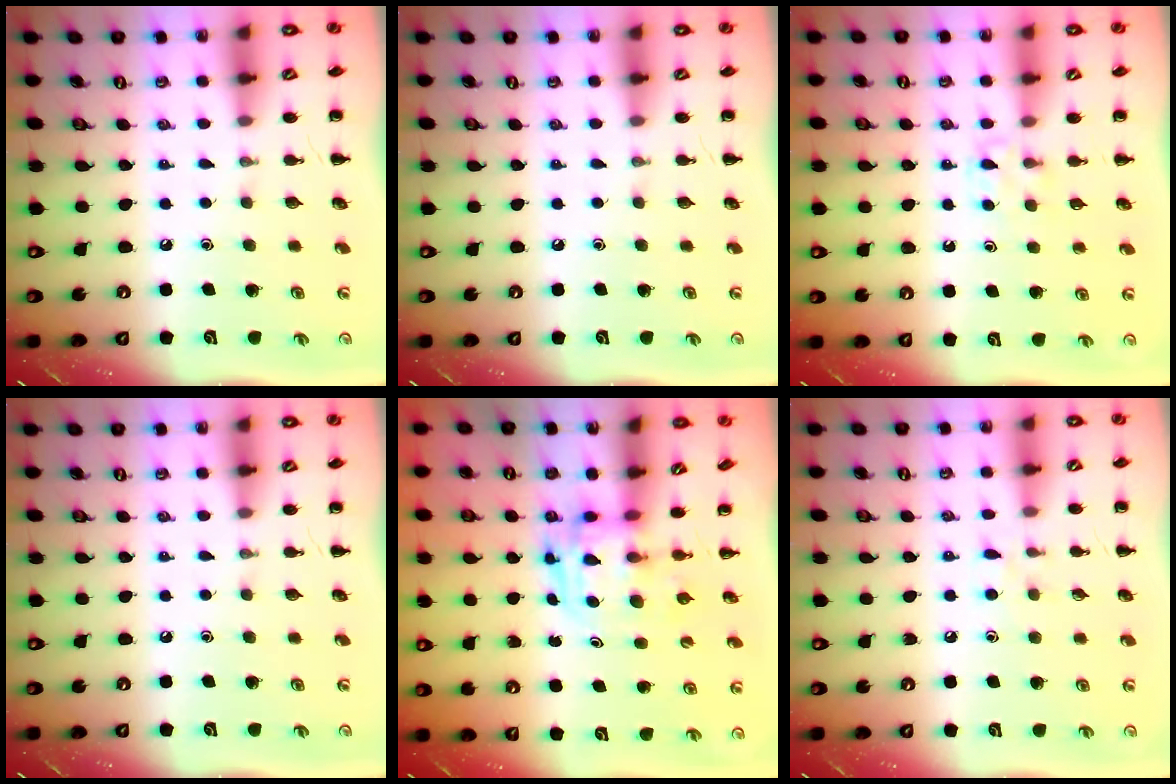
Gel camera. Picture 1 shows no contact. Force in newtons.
{"total": 0.0}
{"total": 3.9, "press": 3.6, "slide": 1.3}
{"total": 0.0}
{"total": 3.3, "press": 3.3, "slide": 0.5}
{"total": 6.7, "press": 6.4, "slide": 1.9}